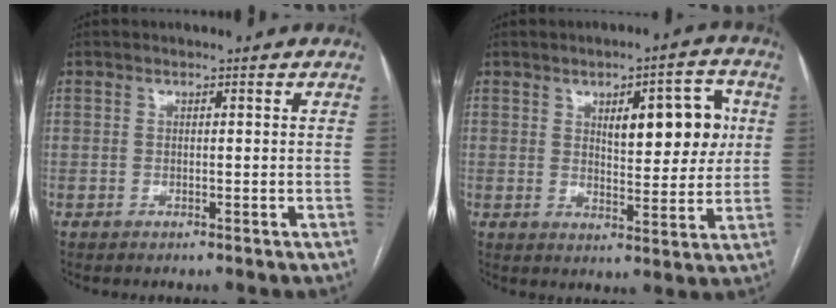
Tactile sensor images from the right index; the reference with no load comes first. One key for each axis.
{"total": 9.8, "fx": 2.7, "fy": 3.4, "fz": 8.8, "tx": -0.117, "ty": 0.014, "tz": 0.043}